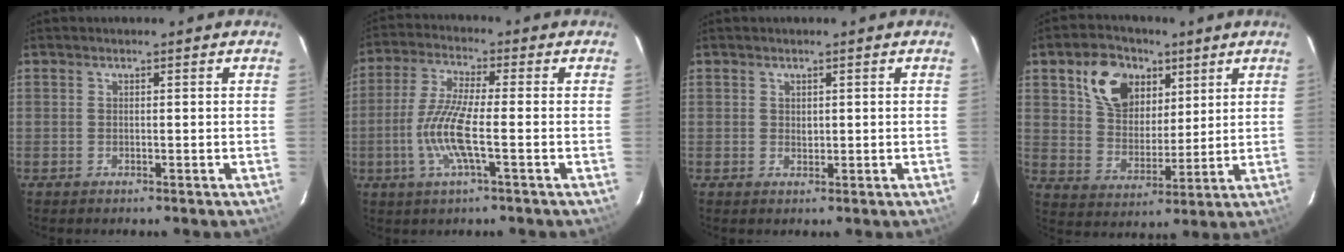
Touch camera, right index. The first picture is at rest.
{"total": 9.5, "force": [-2.4, 1.2, 9.1], "torque": [-0.195, -0.003, -0.050]}
{"total": 0.9, "force": [0.3, 0.8, 0.3], "torque": [-0.005, 0.001, 0.008]}
{"total": 12.7, "force": [6.2, 8.8, 6.7], "torque": [-0.136, 0.032, 0.120]}